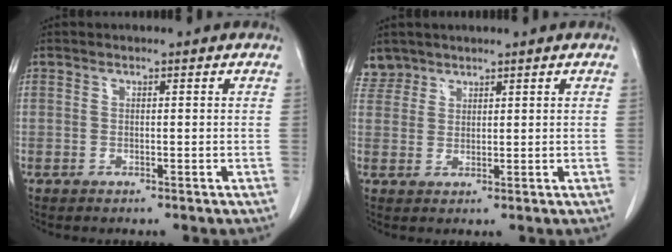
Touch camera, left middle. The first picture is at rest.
{"total": 3.0, "force": [2.5, 1.5, -0.5], "torque": [0.015, 0.006, 0.051]}